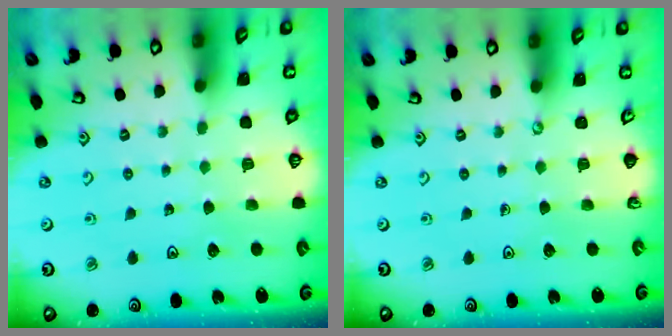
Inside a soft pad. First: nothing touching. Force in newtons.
{"total": 0.0}